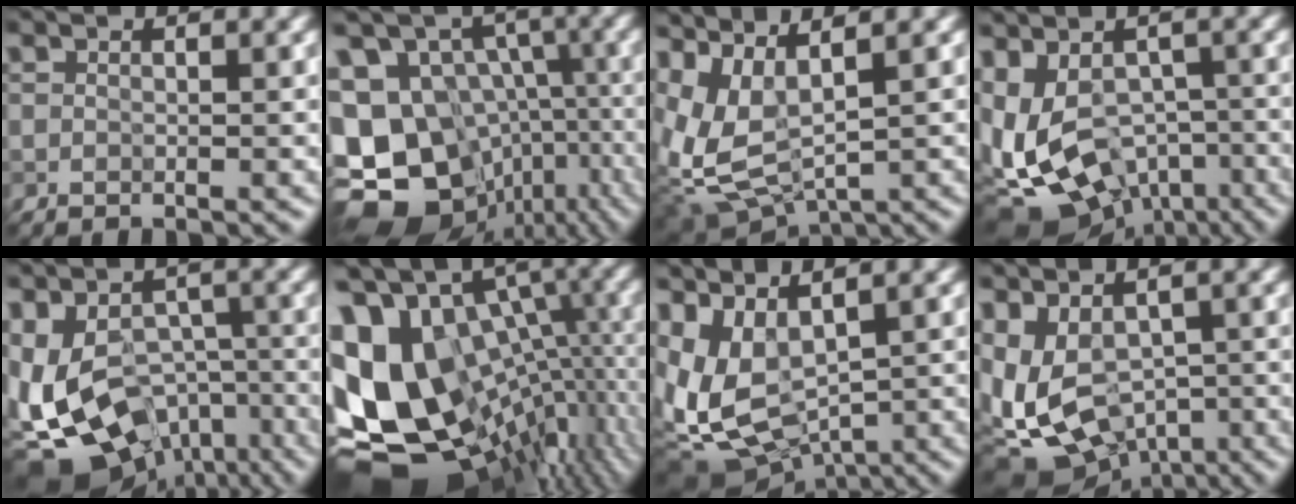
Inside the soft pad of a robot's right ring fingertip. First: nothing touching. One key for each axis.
{"total": 16.0, "fx": -4.4, "fy": 13.4, "fz": 7.5, "tx": -0.171, "ty": -0.017, "tz": -0.028}
{"total": 6.0, "fx": 1.1, "fy": 3.0, "fz": 5.1, "tx": -0.142, "ty": -0.006, "tz": 0.053}
{"total": 10.7, "fx": -4.3, "fy": 7.4, "fz": 6.4, "tx": -0.118, "ty": -0.010, "tz": -0.033}
{"total": 12.7, "fx": -6.5, "fy": 8.6, "fz": 6.7, "tx": -0.127, "ty": -0.018, "tz": -0.067}
{"total": 16.8, "fx": -2.6, "fy": 12.3, "fz": 11.2, "tx": -0.187, "ty": 0.006, "tz": 0.012}
{"total": 9.3, "fx": -0.1, "fy": 5.7, "fz": 7.3, "tx": -0.189, "ty": -0.008, "tz": 0.047}
{"total": 9.3, "fx": -3.2, "fy": 6.0, "fz": 6.3, "tx": -0.124, "ty": -0.017, "tz": -0.020}